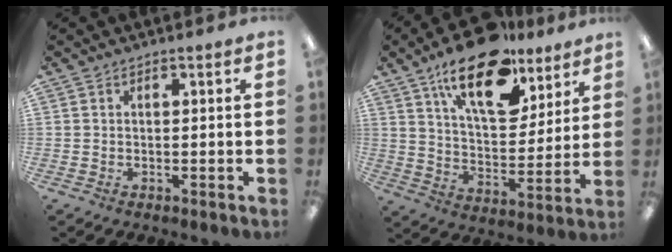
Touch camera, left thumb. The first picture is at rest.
{"total": 20.5, "force": [13.5, 9.1, 12.4], "torque": [-0.198, -0.069, 0.230]}